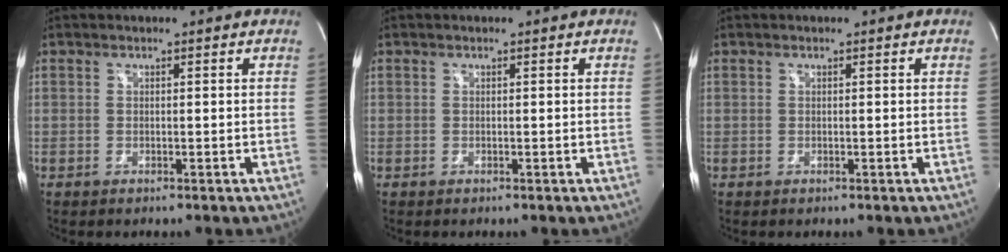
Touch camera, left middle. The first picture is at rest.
{"total": 0.0}
{"total": 0.0}